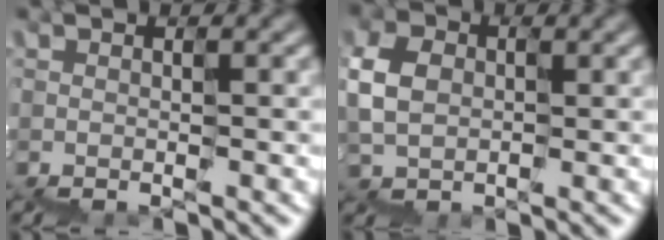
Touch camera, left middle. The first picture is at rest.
{"total": 2.4, "force": [0.3, 2.3, 0.3], "torque": [-0.014, 0.022, 0.000]}